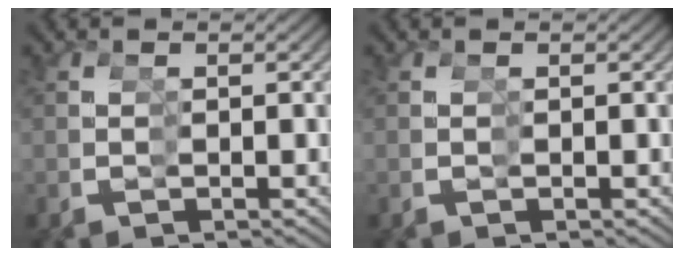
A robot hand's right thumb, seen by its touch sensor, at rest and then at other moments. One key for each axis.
{"total": 0.0}